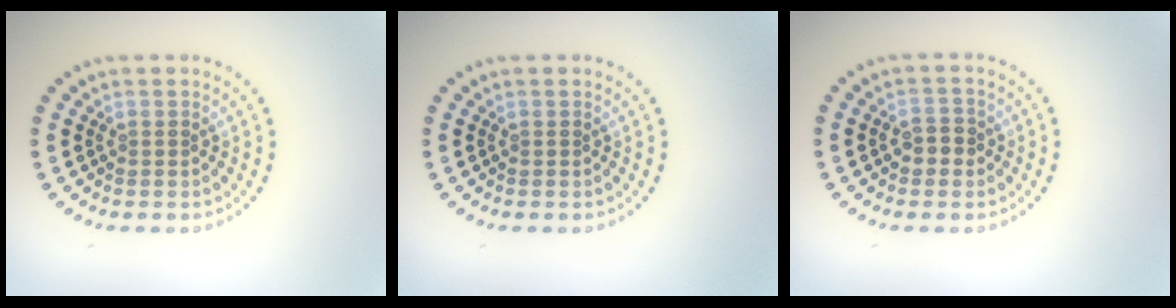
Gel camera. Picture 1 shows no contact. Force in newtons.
{"total": 0.0}
{"total": 1.9, "press": 1.8, "slide": 0.4}